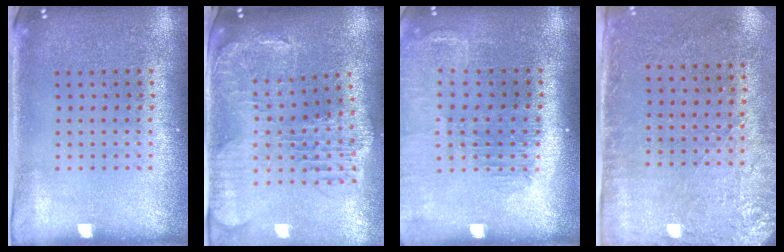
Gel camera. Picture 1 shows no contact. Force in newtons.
{"total": 1.9, "press": 1.8, "slide": 0.7}
{"total": 1.4, "press": 1.4, "slide": 0.1}
{"total": 2.8, "press": 2.3, "slide": 1.6}